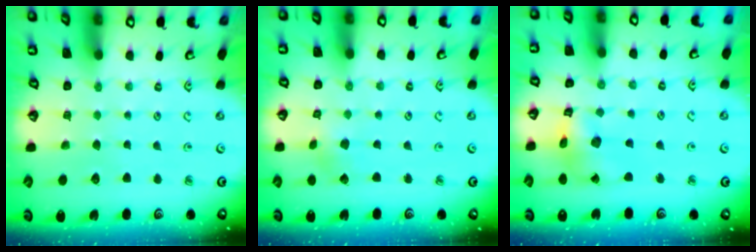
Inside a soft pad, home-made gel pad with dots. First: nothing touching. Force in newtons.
{"total": 1.9, "press": 1.9, "slide": 0.2}
{"total": 11.4, "press": 11.3, "slide": 1.4}